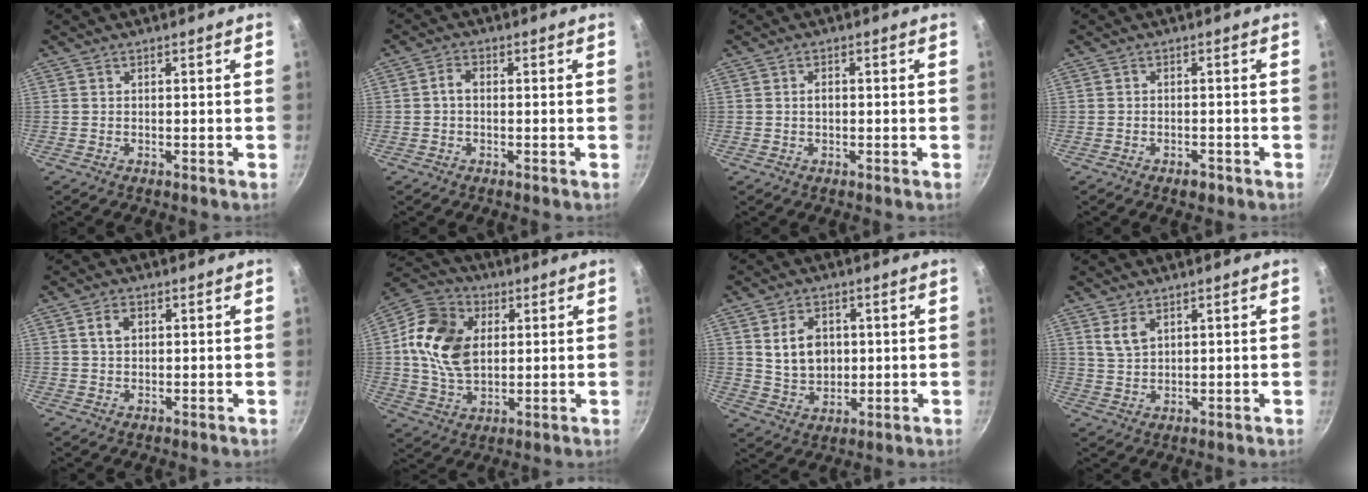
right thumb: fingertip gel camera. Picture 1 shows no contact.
{"total": 2.3, "force": [-0.1, 1.6, 1.7], "torque": [-0.029, 0.009, -0.006]}
{"total": 1.6, "force": [0.0, 1.0, 1.3], "torque": [-0.023, 0.006, -0.002]}
{"total": 2.2, "force": [-1.4, 1.2, 1.2], "torque": [-0.017, 0.013, -0.018]}
{"total": 3.0, "force": [0.9, 2.1, 2.0], "torque": [-0.027, 0.002, 0.016]}
{"total": 15.6, "force": [2.5, 11.1, 10.6], "torque": [-0.177, 0.000, 0.036]}
{"total": 8.7, "force": [1.6, 6.7, 5.4], "torque": [-0.071, -0.010, 0.036]}
{"total": 4.3, "force": [2.2, 2.3, 2.8], "torque": [-0.048, -0.011, 0.048]}